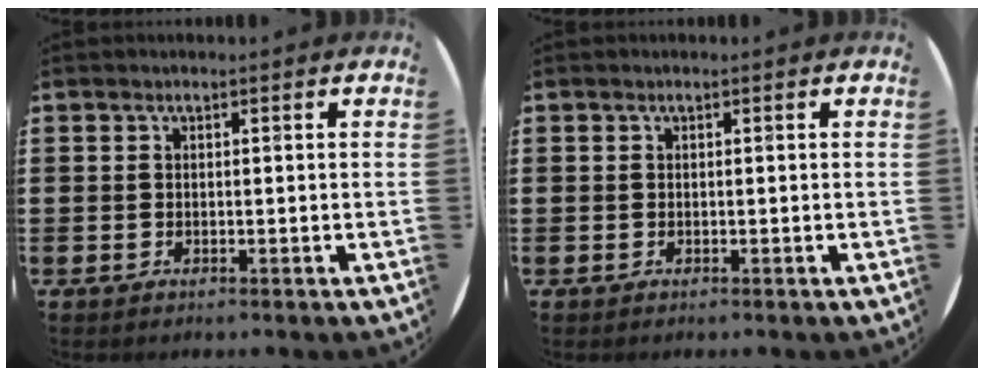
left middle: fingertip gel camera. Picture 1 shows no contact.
{"total": 0.0}